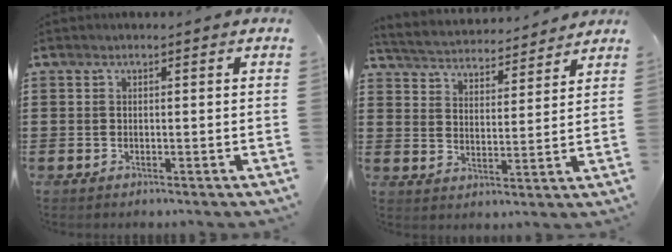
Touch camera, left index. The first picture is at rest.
{"total": 4.0, "force": [3.9, 0.2, 0.1], "torque": [-0.027, -0.030, 0.063]}